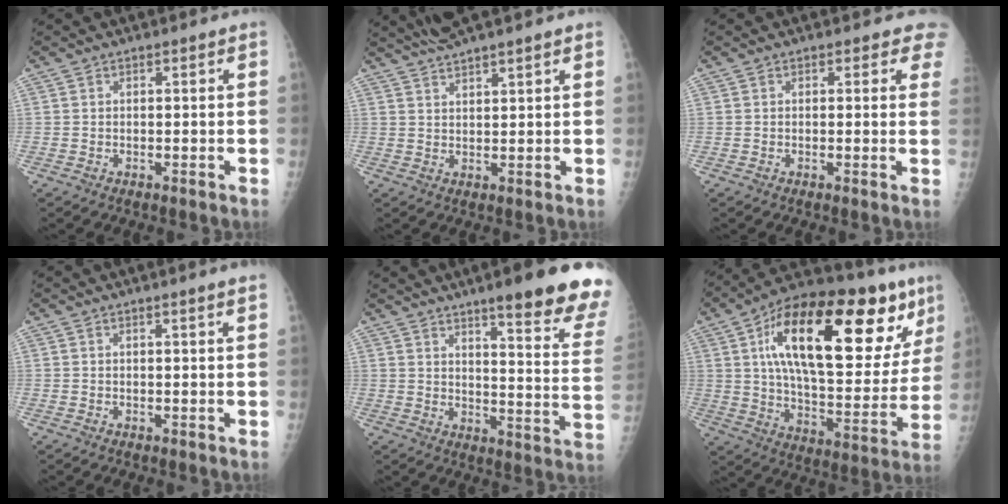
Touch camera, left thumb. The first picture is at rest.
{"total": 5.7, "force": [4.8, 0.2, 3.0], "torque": [-0.053, 0.009, 0.090]}
{"total": 3.1, "force": [2.4, 1.7, 0.9], "torque": [0.019, -0.010, 0.007]}
{"total": 2.4, "force": [1.8, -0.6, 1.5], "torque": [-0.020, -0.003, 0.023]}
{"total": 20.6, "force": [14.9, 2.4, 14.1], "torque": [-0.156, -0.079, 0.190]}
{"total": 32.9, "force": [13.6, 13.5, 26.7], "torque": [-0.377, 0.004, 0.213]}